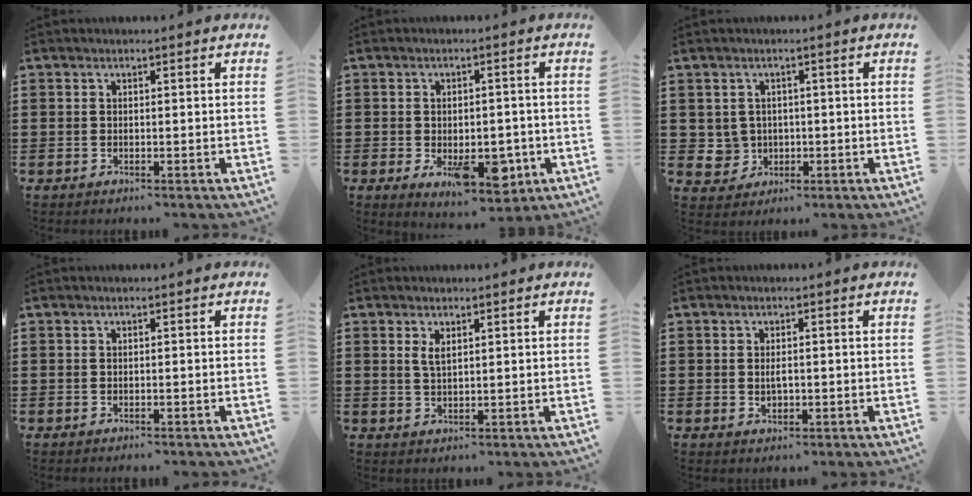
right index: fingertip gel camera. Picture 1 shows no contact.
{"total": 8.9, "force": [-3.0, 4.6, 7.0], "torque": [-0.089, -0.008, -0.048]}
{"total": 3.0, "force": [0.1, 3.0, 0.3], "torque": [-0.021, 0.010, -0.001]}
{"total": 0.0}
{"total": 2.1, "force": [1.0, 0.8, 1.6], "torque": [-0.035, 0.003, 0.016]}
{"total": 2.0, "force": [-0.1, 0.9, 1.7], "torque": [-0.033, 0.004, -0.004]}